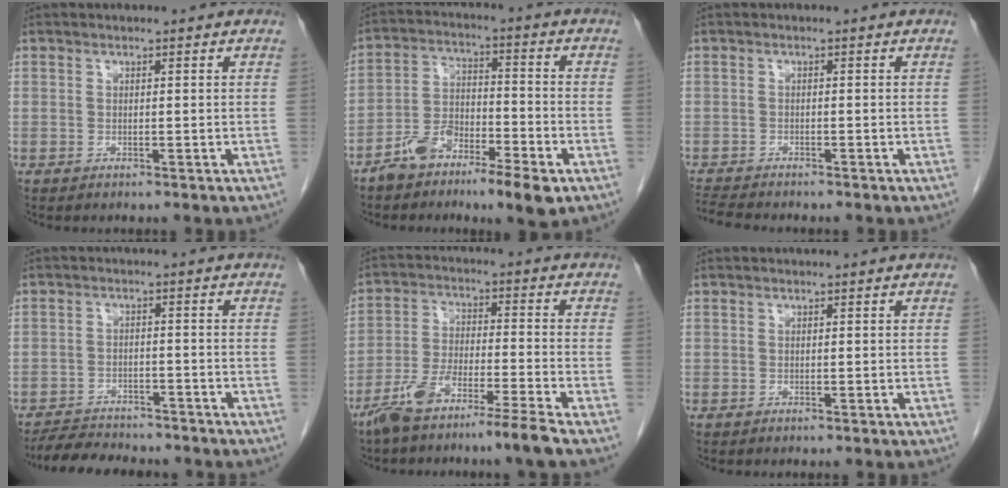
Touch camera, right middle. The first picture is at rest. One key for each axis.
{"total": 9.3, "fx": -6.0, "fy": 2.7, "fz": 6.6, "tx": -0.127, "ty": 0.011, "tz": -0.106}
{"total": 4.2, "fx": -4.0, "fy": 0.3, "fz": 1.2, "tx": -0.026, "ty": -0.016, "tz": -0.069}
{"total": 7.8, "fx": -7.2, "fy": 2.2, "fz": 2.1, "tx": -0.032, "ty": -0.008, "tz": -0.111}
{"total": 8.9, "fx": -6.7, "fy": -0.7, "fz": 5.8, "tx": -0.114, "ty": -0.016, "tz": -0.129}
{"total": 0.0}